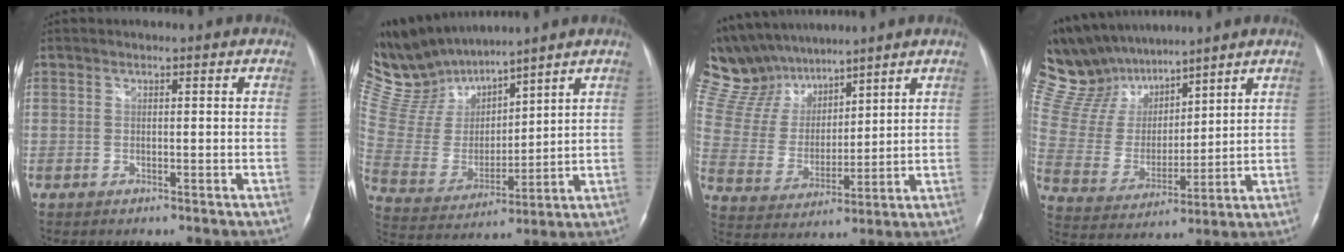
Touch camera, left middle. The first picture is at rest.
{"total": 14.5, "force": [13.5, 3.2, 4.3], "torque": [-0.108, 0.009, 0.279]}
{"total": 14.3, "force": [12.6, 5.2, 4.4], "torque": [-0.104, 0.028, 0.250]}
{"total": 16.7, "force": [14.6, 5.9, 5.8], "torque": [-0.130, 0.032, 0.289]}